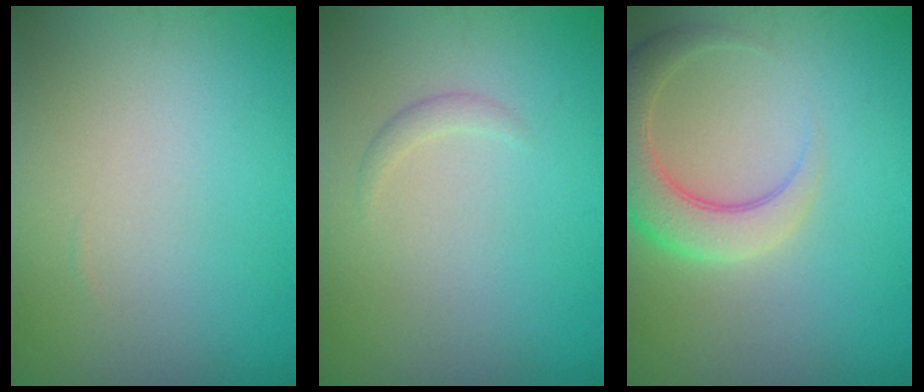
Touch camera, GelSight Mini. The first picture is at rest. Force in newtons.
{"total": 0.8, "press": 0.8, "slide": 0.0}
{"total": 4.9, "press": 4.9, "slide": 0.5}